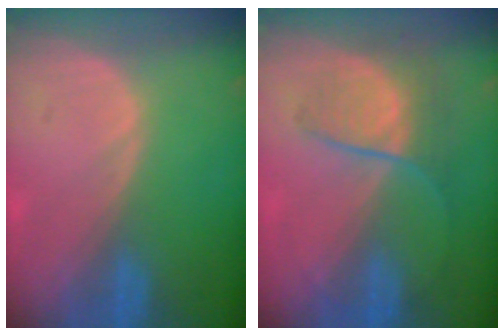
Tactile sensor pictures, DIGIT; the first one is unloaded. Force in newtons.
{"total": 6.6, "press": 6.2, "slide": 2.3}